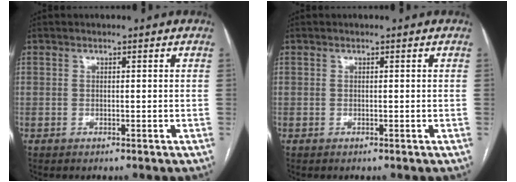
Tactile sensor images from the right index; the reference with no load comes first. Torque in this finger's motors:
{"motor_torque": [0.00, 0.00, 0.00, 0.00]}